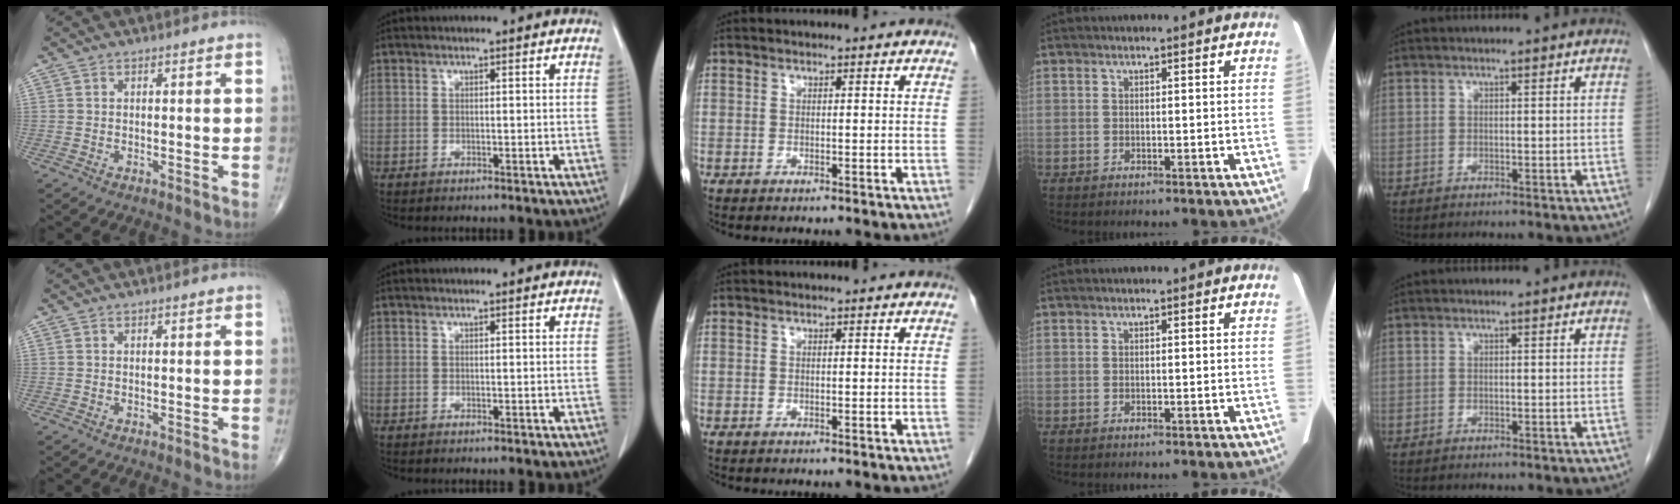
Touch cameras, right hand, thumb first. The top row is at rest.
{}